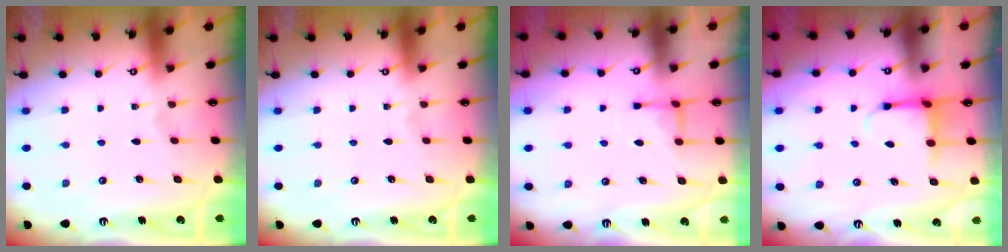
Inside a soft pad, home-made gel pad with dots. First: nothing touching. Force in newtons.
{"total": 0.0}
{"total": 4.4, "press": 4.3, "slide": 0.7}
{"total": 3.9, "press": 3.7, "slide": 1.3}